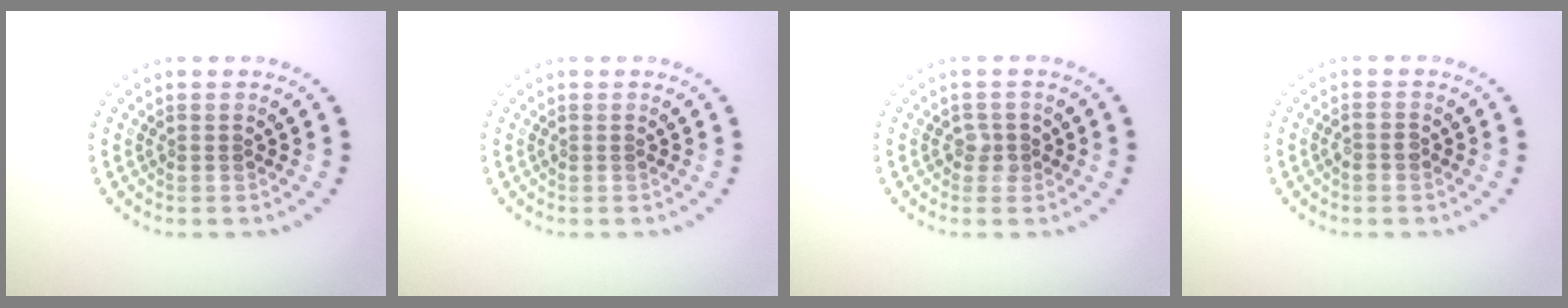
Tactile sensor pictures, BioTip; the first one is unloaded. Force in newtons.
{"total": 0.0}
{"total": 1.0, "press": 0.9, "slide": 0.4}
{"total": 1.0, "press": 0.9, "slide": 0.5}